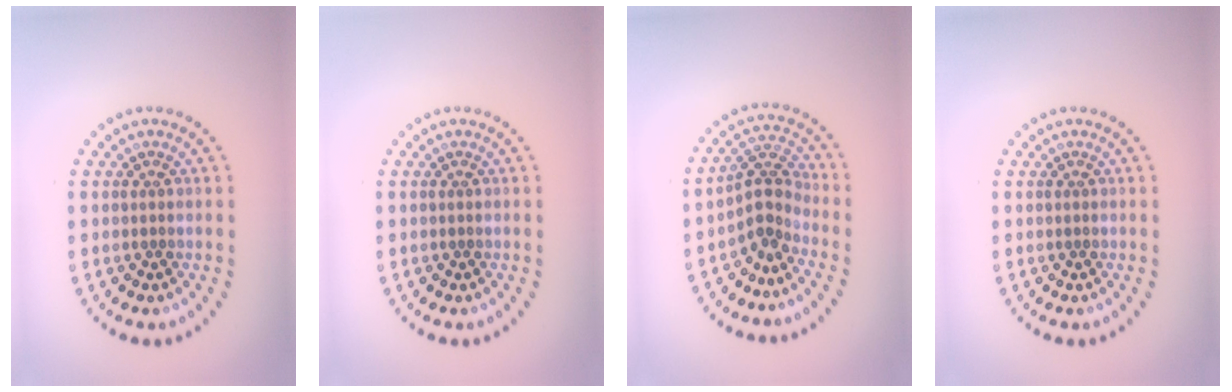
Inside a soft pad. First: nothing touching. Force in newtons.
{"total": 0.0}
{"total": 2.9, "press": 2.0, "slide": 2.1}
{"total": 0.0}